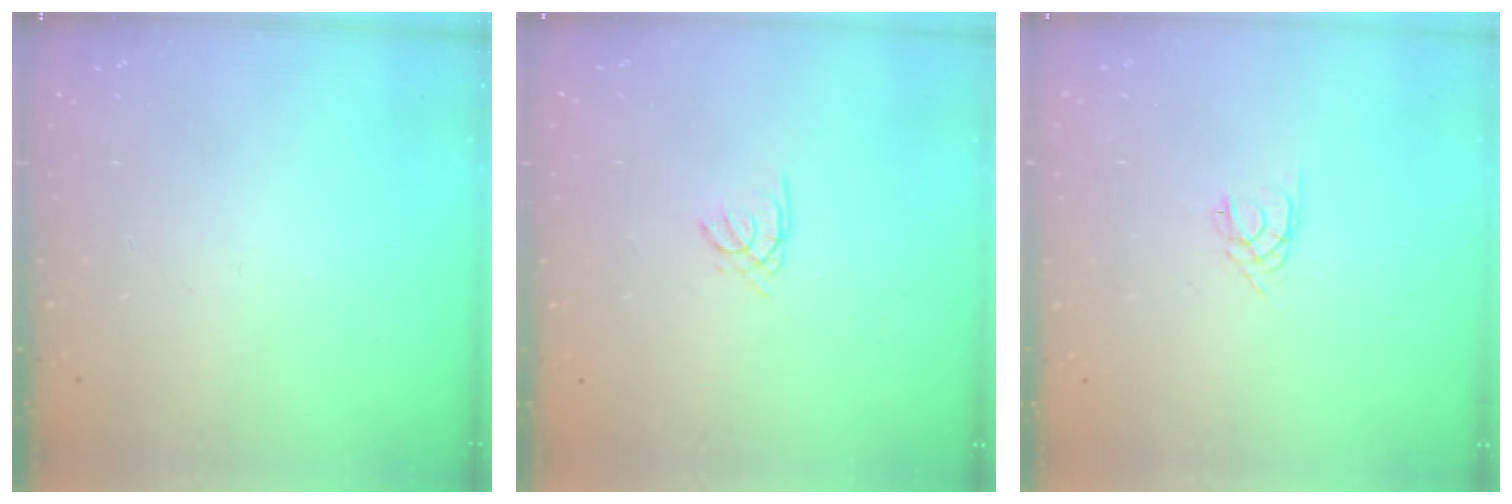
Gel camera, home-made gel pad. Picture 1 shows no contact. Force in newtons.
{"total": 1.5, "press": 1.4, "slide": 0.4}
{"total": 1.6, "press": 1.6, "slide": 0.3}